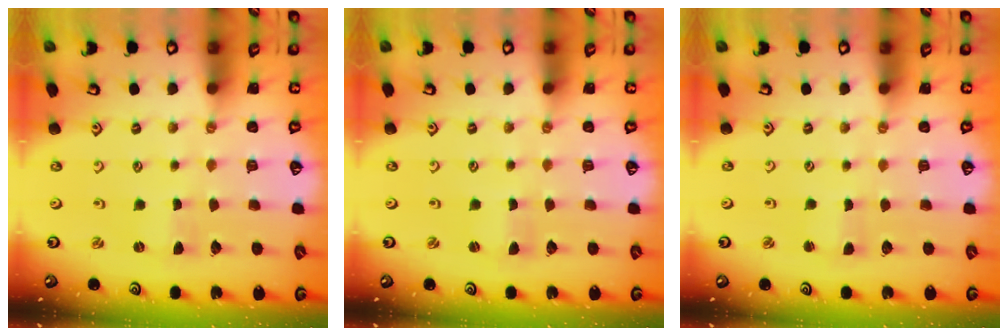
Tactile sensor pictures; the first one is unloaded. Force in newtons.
{"total": 0.9, "press": 0.8, "slide": 0.1}
{"total": 2.3, "press": 2.3, "slide": 0.4}